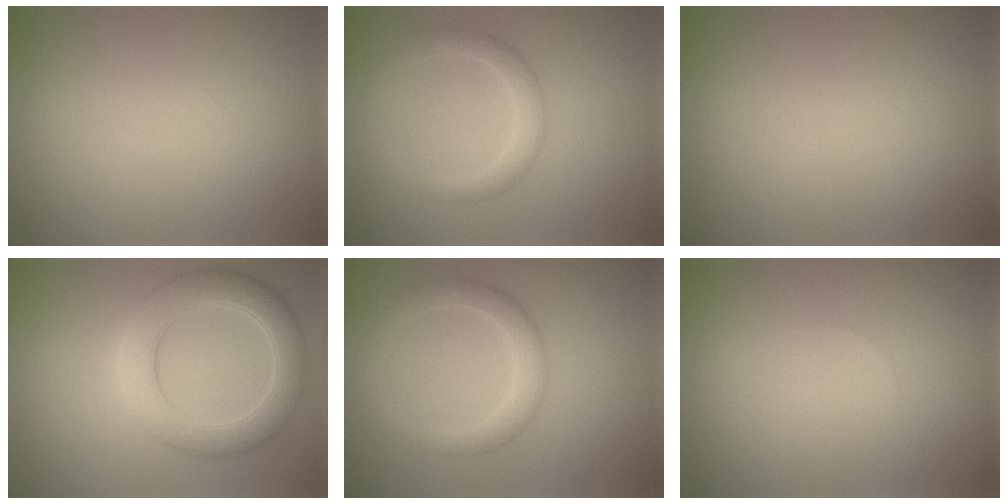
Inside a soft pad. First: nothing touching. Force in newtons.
{"total": 2.4, "press": 2.4, "slide": 0.1}
{"total": 0.0}
{"total": 5.4, "press": 5.4, "slide": 0.1}
{"total": 3.0, "press": 3.0, "slide": 0.1}
{"total": 0.0}